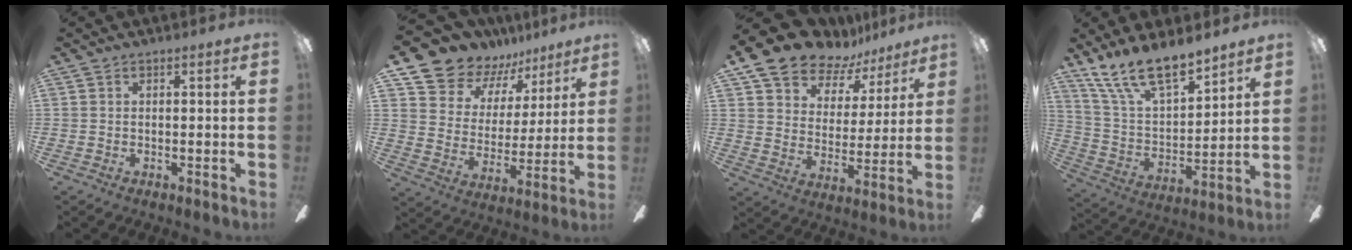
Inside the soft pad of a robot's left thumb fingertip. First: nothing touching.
{"total": 11.0, "force": [9.7, 5.2, 0.3], "torque": [-0.036, -0.093, 0.182]}
{"total": 14.0, "force": [11.9, 6.5, 3.5], "torque": [-0.081, -0.092, 0.217]}
{"total": 15.5, "force": [12.7, 5.0, 7.5], "torque": [-0.159, -0.078, 0.231]}